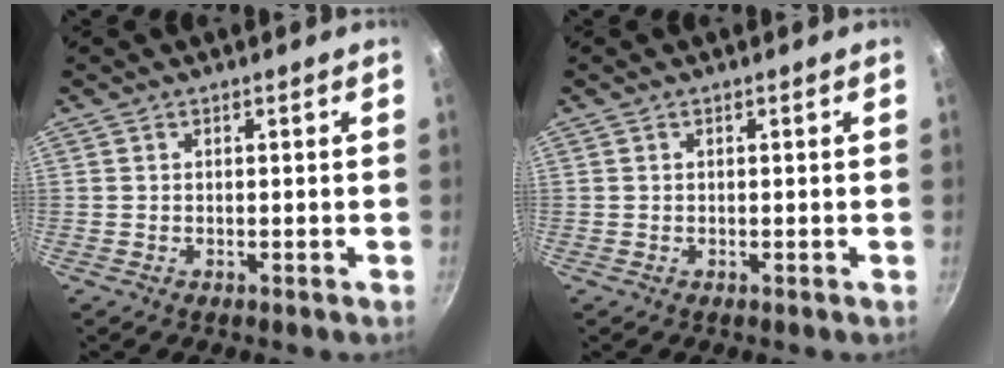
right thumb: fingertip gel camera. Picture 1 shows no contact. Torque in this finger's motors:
{"motor_torque": [0.05, 0.02, 0.11, 0.02, 0.02]}